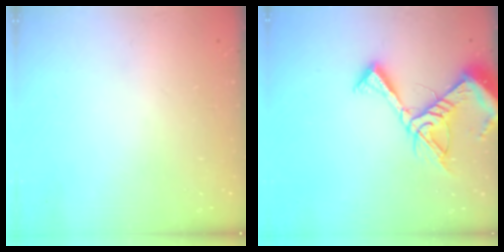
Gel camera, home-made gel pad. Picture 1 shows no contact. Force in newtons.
{"total": 12.8, "press": 12.7, "slide": 1.5}